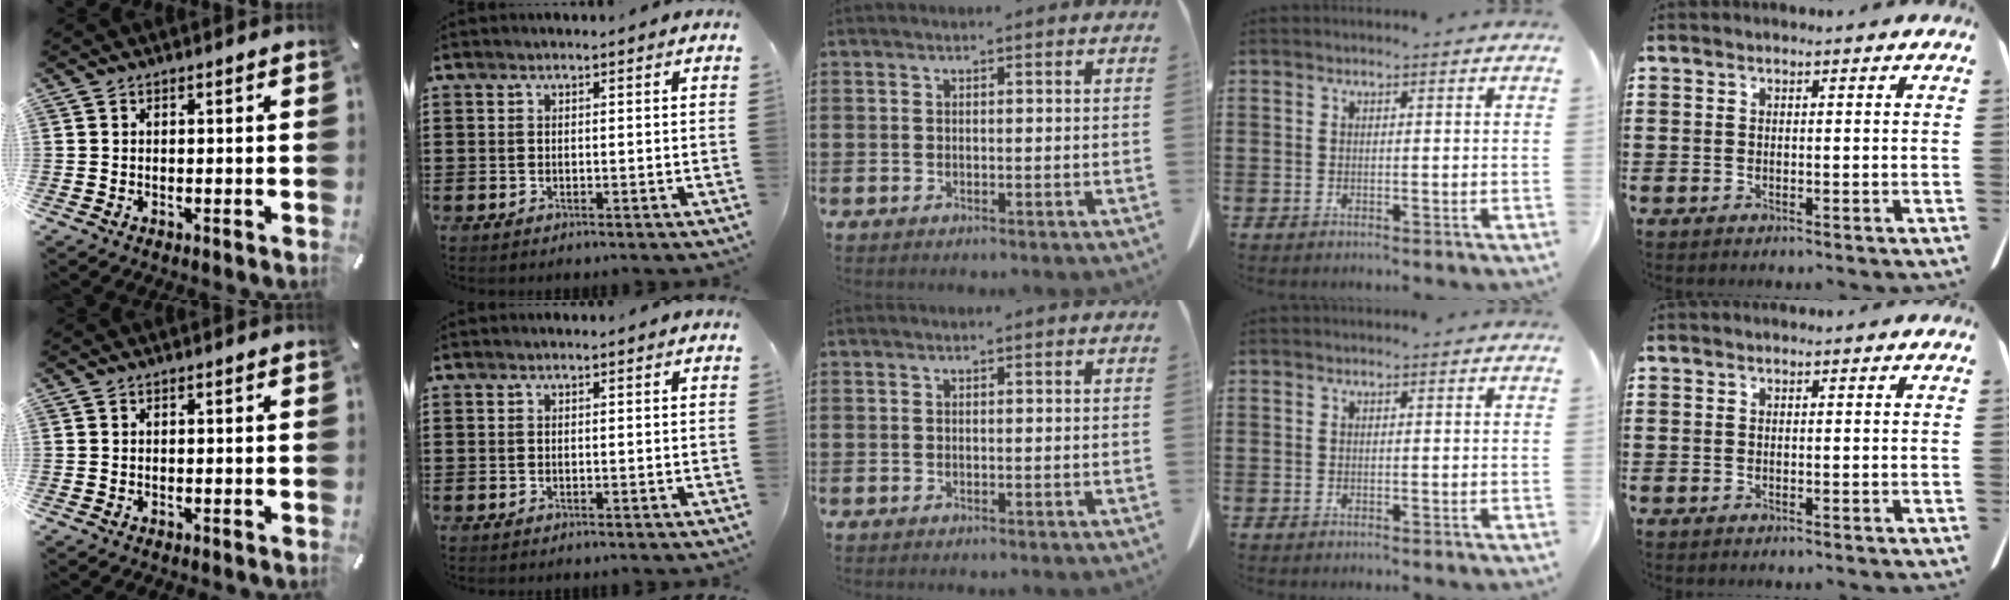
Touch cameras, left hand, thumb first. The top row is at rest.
{}